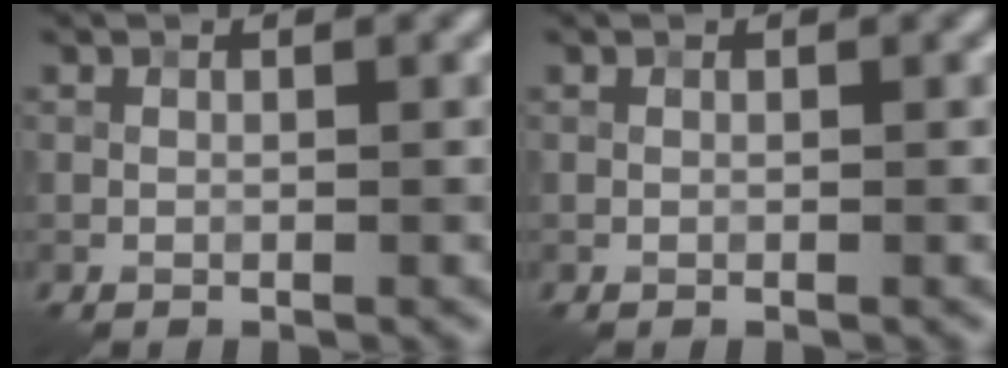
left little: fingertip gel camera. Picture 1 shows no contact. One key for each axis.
{"total": 0.0}